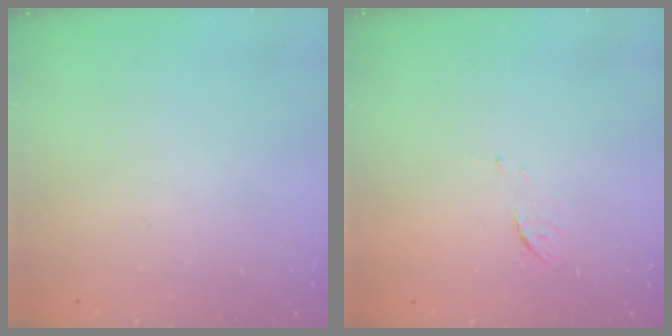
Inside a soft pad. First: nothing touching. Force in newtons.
{"total": 3.9, "press": 3.9, "slide": 0.4}